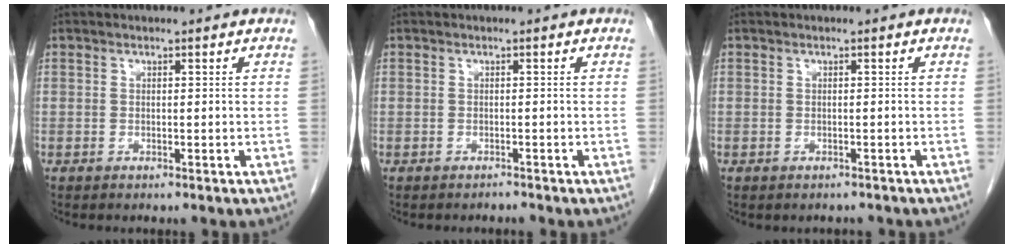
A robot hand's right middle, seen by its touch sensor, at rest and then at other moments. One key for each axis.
{"total": 0.5, "fx": -0.5, "fy": 0.0, "fz": -0.1, "tx": -0.003, "ty": -0.004, "tz": -0.009}
{"total": 1.1, "fx": -0.9, "fy": 0.5, "fz": 0.1, "tx": -0.006, "ty": 0.000, "tz": -0.013}